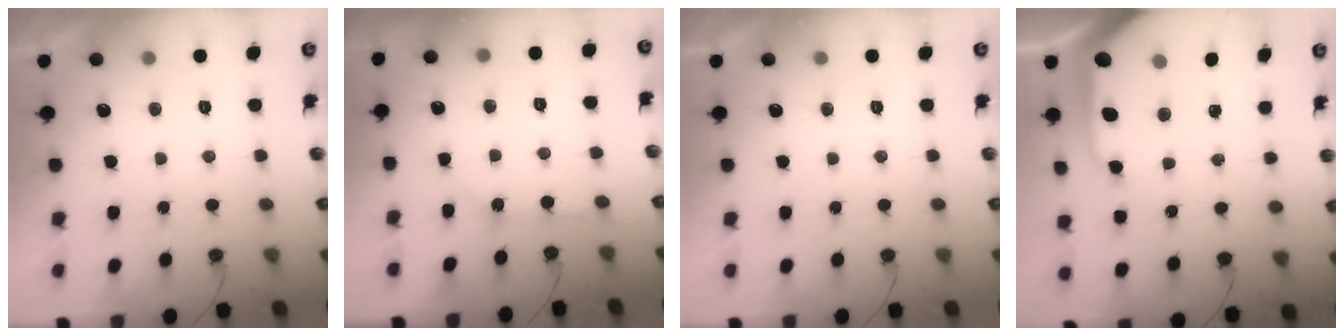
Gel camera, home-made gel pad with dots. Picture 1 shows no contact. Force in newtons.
{"total": 2.4, "press": 2.4, "slide": 0.1}
{"total": 0.0}
{"total": 13.4, "press": 13.3, "slide": 1.7}